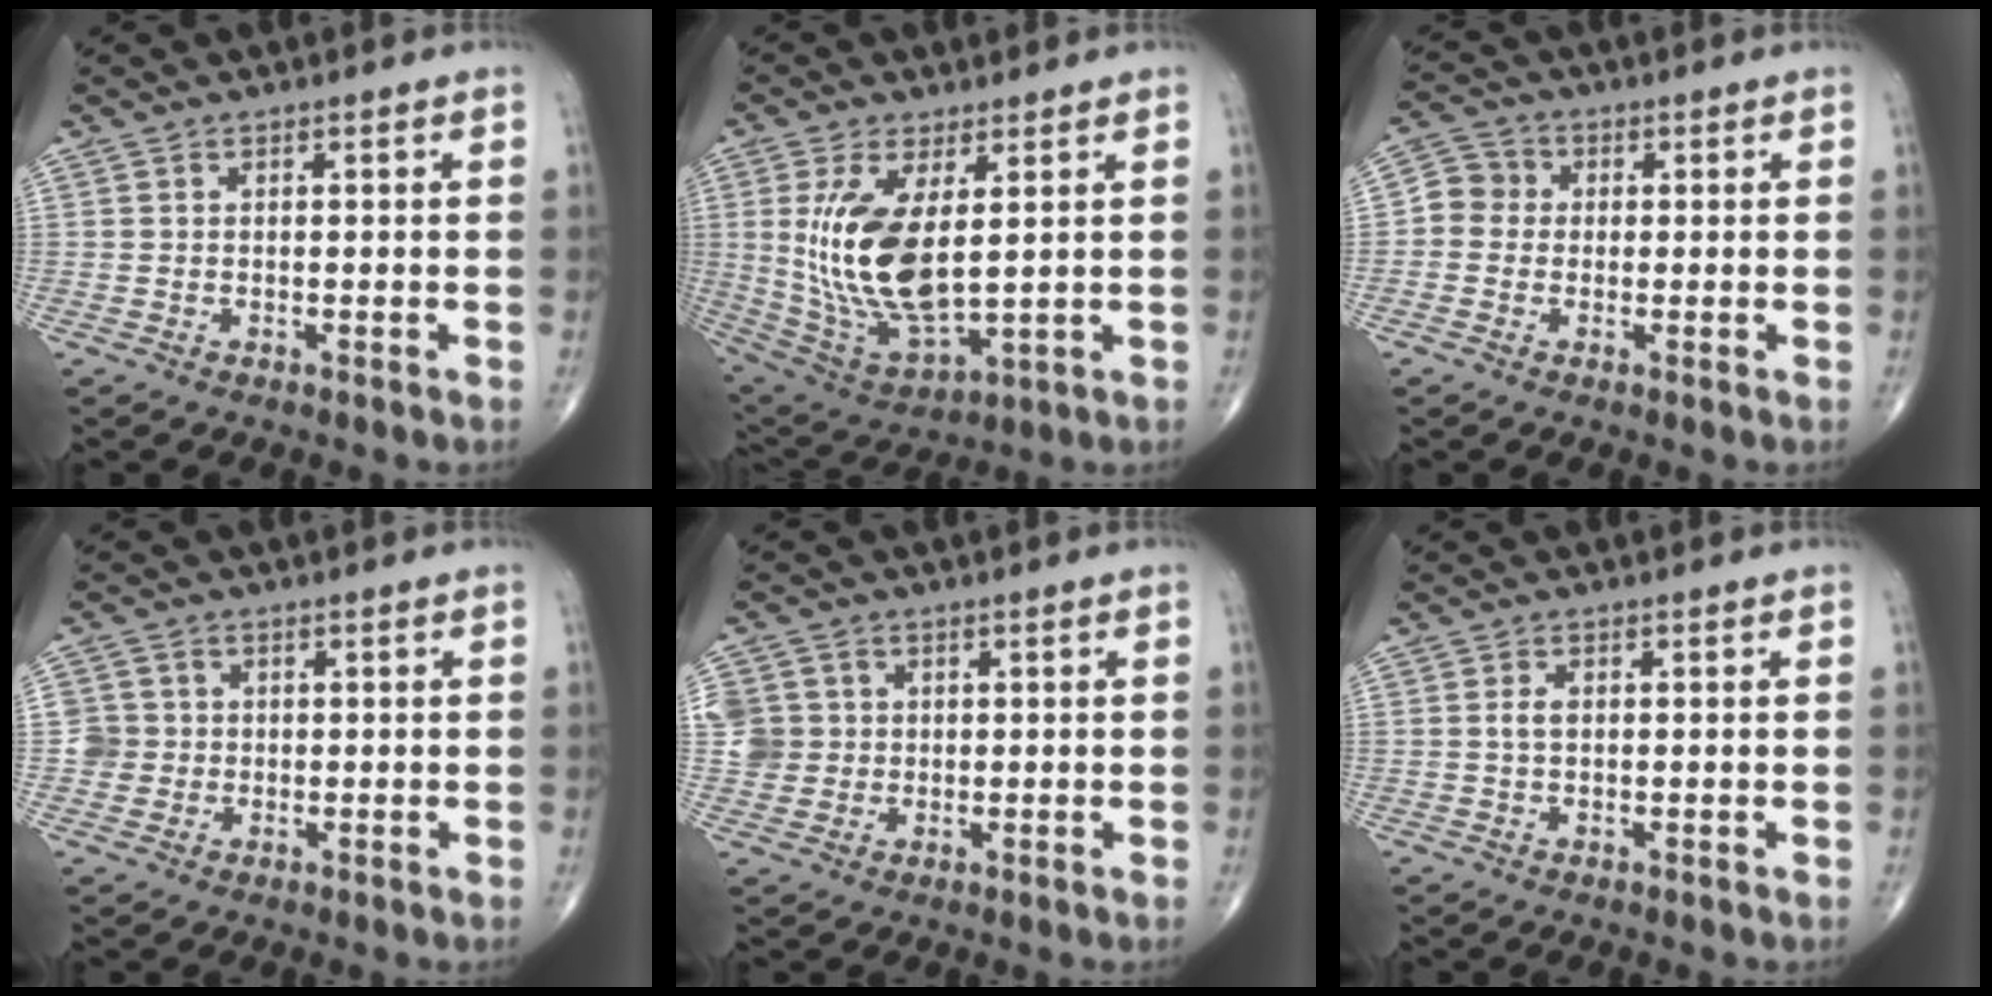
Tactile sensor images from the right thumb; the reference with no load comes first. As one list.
[{"total": 15.9, "force": [2.5, 7.0, 14.1], "torque": [-0.280, -0.024, 0.069]}, {"total": 4.8, "force": [-0.2, 4.5, 1.6], "torque": [-0.008, 0.013, -0.016]}, {"total": 3.3, "force": [0.0, 3.3, 0.1], "torque": [0.027, 0.008, -0.003]}, {"total": 5.7, "force": [0.8, 5.5, 1.1], "torque": [0.001, 0.006, 0.017]}, {"total": 1.6, "force": [0.1, 0.9, 1.3], "torque": [-0.027, 0.002, 0.002]}]